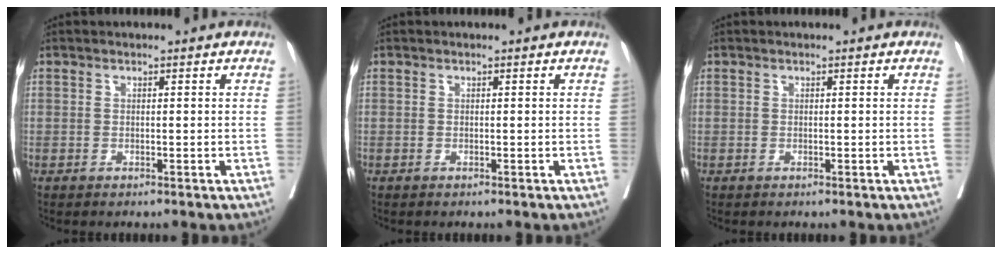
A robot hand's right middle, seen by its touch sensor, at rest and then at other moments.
{"total": 0.0}
{"total": 0.0}